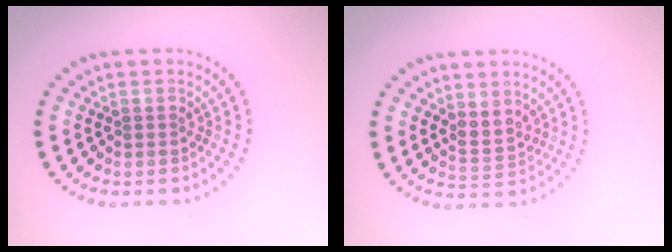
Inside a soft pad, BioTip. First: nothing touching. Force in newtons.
{"total": 1.9, "press": 1.3, "slide": 1.4}